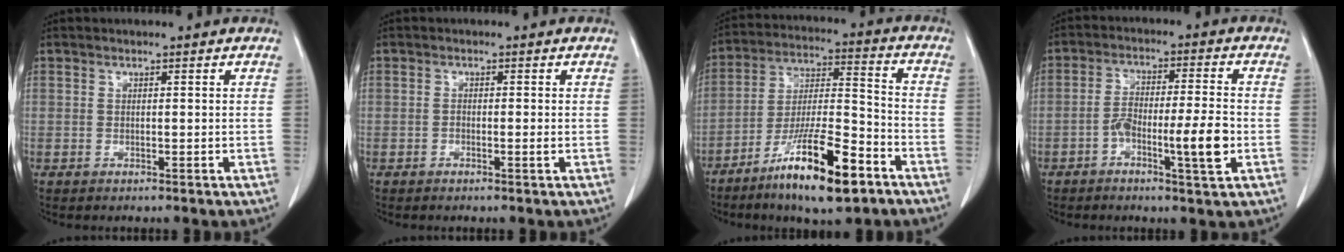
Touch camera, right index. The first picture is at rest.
{"total": 1.0, "force": [-0.4, 0.1, 1.0], "torque": [-0.017, 0.000, -0.006]}
{"total": 15.5, "force": [-9.4, 2.6, 12.1], "torque": [-0.219, -0.016, -0.163]}
{"total": 8.2, "force": [-2.8, 0.8, 7.6], "torque": [-0.136, 0.009, -0.047]}